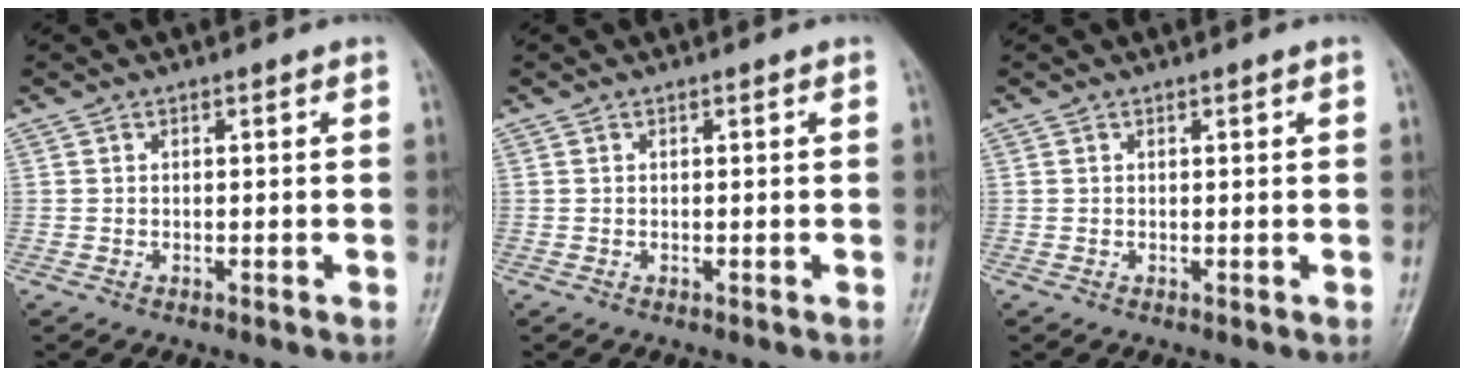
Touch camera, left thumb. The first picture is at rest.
{"total": 0.0}
{"total": 0.6, "force": [0.2, 0.1, 0.5], "torque": [-0.009, 0.000, 0.003]}